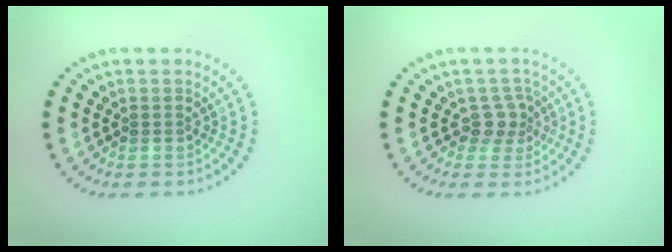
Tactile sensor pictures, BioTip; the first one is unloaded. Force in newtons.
{"total": 2.0, "press": 1.6, "slide": 1.2}